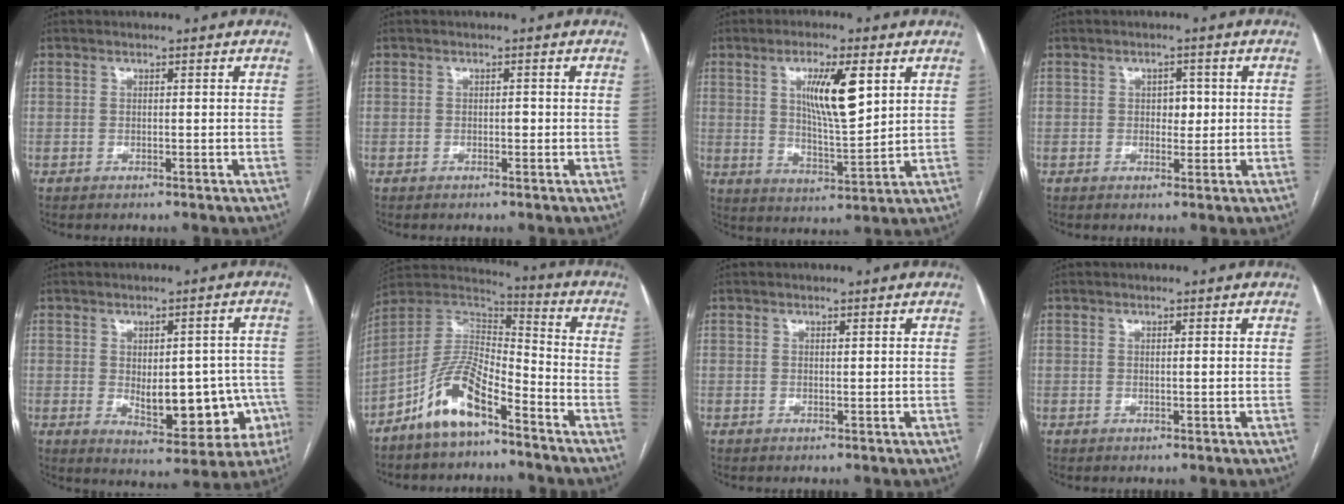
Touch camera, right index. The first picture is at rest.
{"total": 0.7, "force": [-0.1, 0.4, 0.6], "torque": [-0.008, 0.002, -0.003]}
{"total": 10.0, "force": [3.5, 1.9, 9.1], "torque": [-0.160, -0.004, 0.066]}
{"total": 2.5, "force": [0.2, 1.6, 1.8], "torque": [-0.021, 0.004, 0.004]}
{"total": 12.2, "force": [-2.2, 6.1, 10.3], "torque": [-0.122, 0.014, -0.008]}
{"total": 11.3, "force": [-7.4, 3.4, 7.9], "torque": [-0.166, 0.017, -0.141]}
{"total": 0.0}
{"total": 0.5, "force": [0.2, -0.1, 0.5], "torque": [-0.010, 0.000, 0.003]}